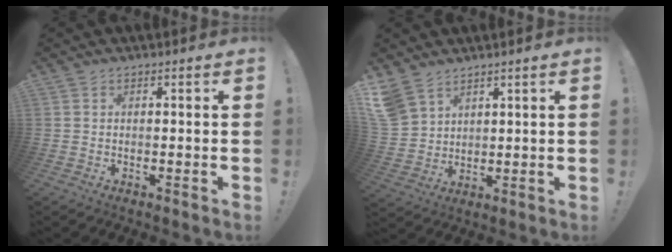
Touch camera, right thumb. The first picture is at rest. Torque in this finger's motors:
{"motor_torque": [-0.01, 0.06, 0.07, 0.06, 0.09]}